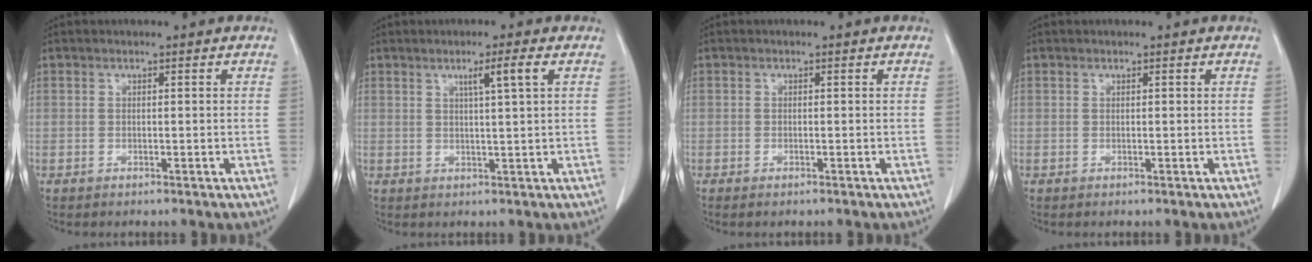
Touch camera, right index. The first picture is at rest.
{"total": 3.8, "force": [1.6, -0.3, 3.5], "torque": [-0.060, -0.001, 0.029]}
{"total": 1.2, "force": [-0.6, 0.6, 0.8], "torque": [-0.018, -0.001, -0.005]}
{"total": 0.0}